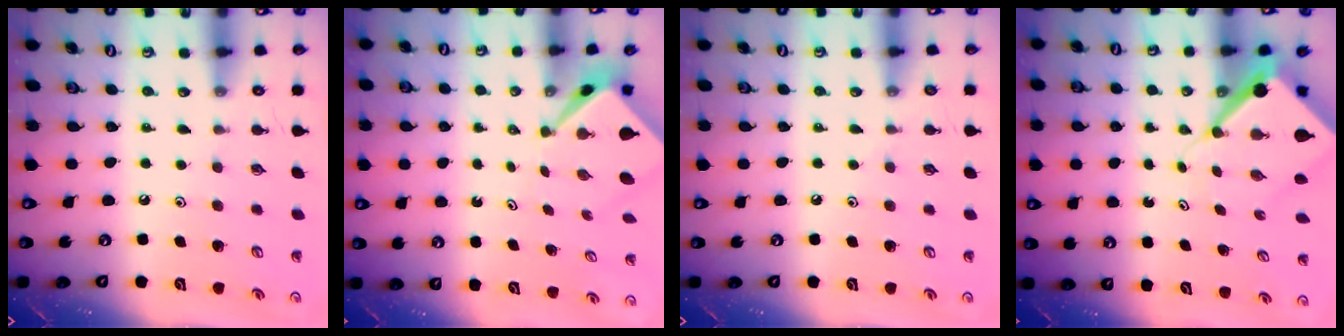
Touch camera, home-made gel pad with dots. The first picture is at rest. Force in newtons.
{"total": 2.5, "press": 2.5, "slide": 0.1}
{"total": 2.6, "press": 2.6, "slide": 0.4}
{"total": 7.9, "press": 7.9, "slide": 0.7}